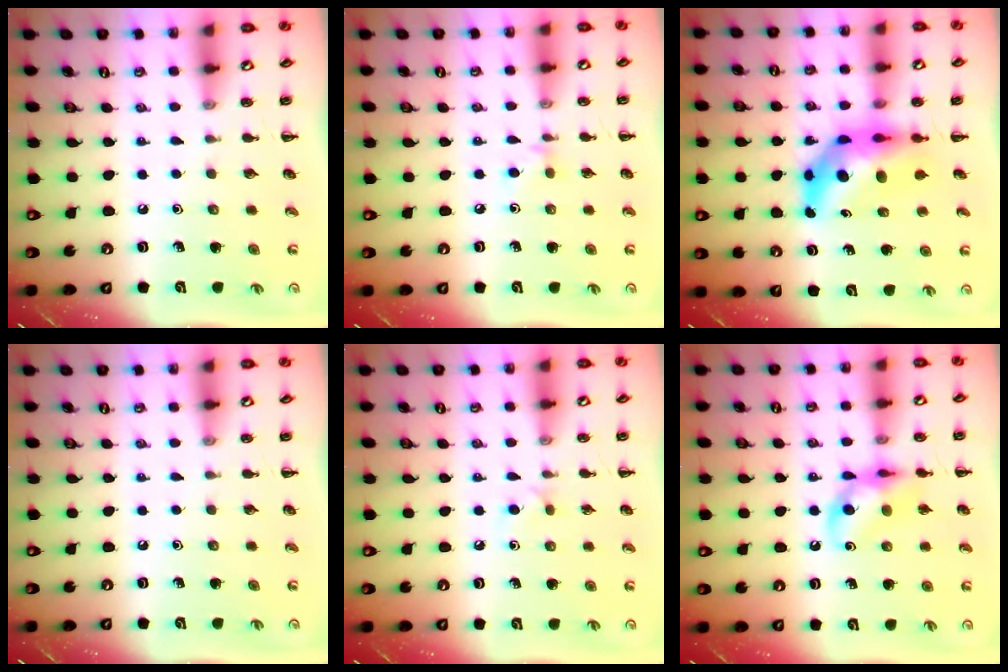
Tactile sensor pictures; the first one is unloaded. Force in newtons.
{"total": 3.6, "press": 3.4, "slide": 1.3}
{"total": 8.8, "press": 8.5, "slide": 2.5}
{"total": 0.0}
{"total": 4.3, "press": 4.1, "slide": 1.3}
{"total": 12.9, "press": 12.7, "slide": 1.9}